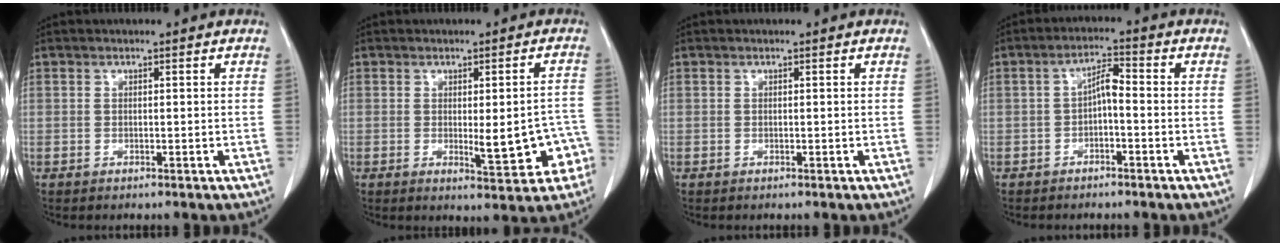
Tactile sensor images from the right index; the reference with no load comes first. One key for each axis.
{"total": 8.1, "fx": -2.2, "fy": 2.2, "fz": 7.5, "tx": -0.083, "ty": 0.007, "tz": -0.022}
{"total": 0.0}
{"total": 3.6, "fx": -0.8, "fy": 1.1, "fz": 3.4, "tx": -0.060, "ty": 0.014, "tz": -0.013}